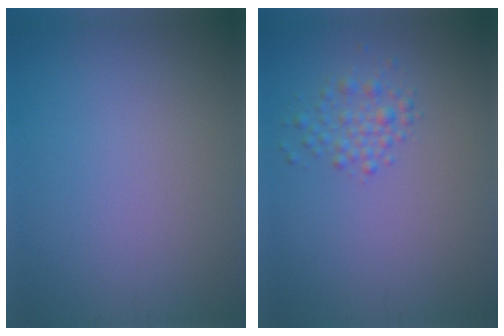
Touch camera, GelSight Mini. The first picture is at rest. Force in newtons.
{"total": 1.9, "press": 1.9, "slide": 0.1}